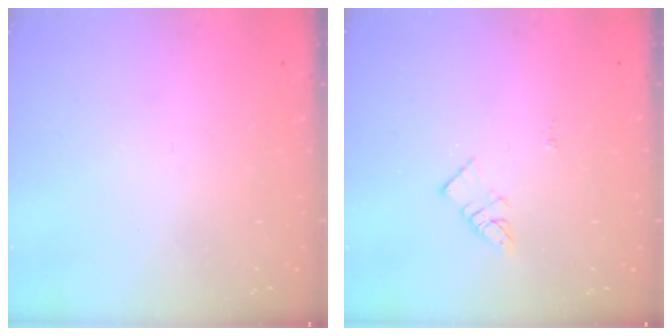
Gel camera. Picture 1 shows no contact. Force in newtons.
{"total": 3.3, "press": 3.3, "slide": 0.3}